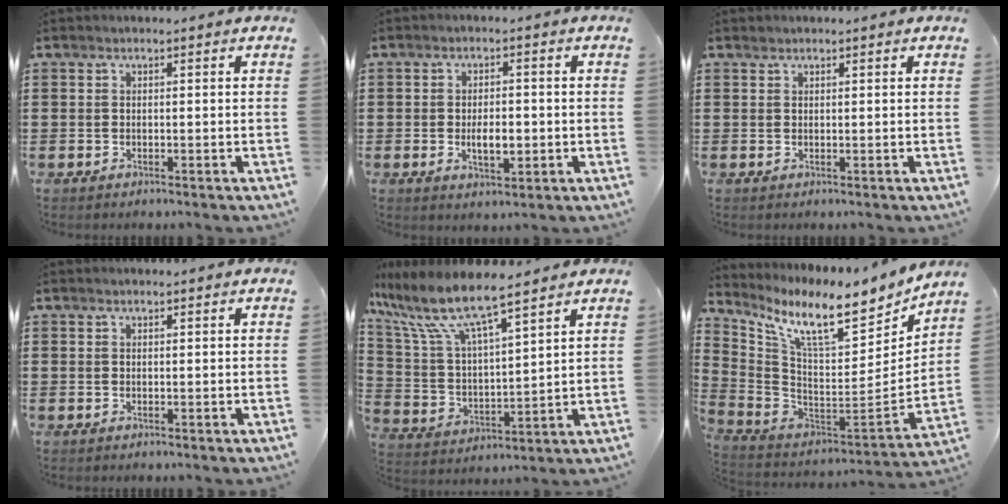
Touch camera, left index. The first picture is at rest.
{"total": 4.2, "force": [-0.6, 1.8, 3.7], "torque": [-0.052, -0.004, -0.014]}
{"total": 0.7, "force": [0.6, 0.3, 0.2], "torque": [-0.005, 0.001, 0.011]}
{"total": 0.0}
{"total": 9.4, "force": [7.8, 1.5, 5.1], "torque": [-0.140, -0.046, 0.128]}
{"total": 11.3, "force": [8.5, 1.3, 7.2], "torque": [-0.166, -0.066, 0.142]}